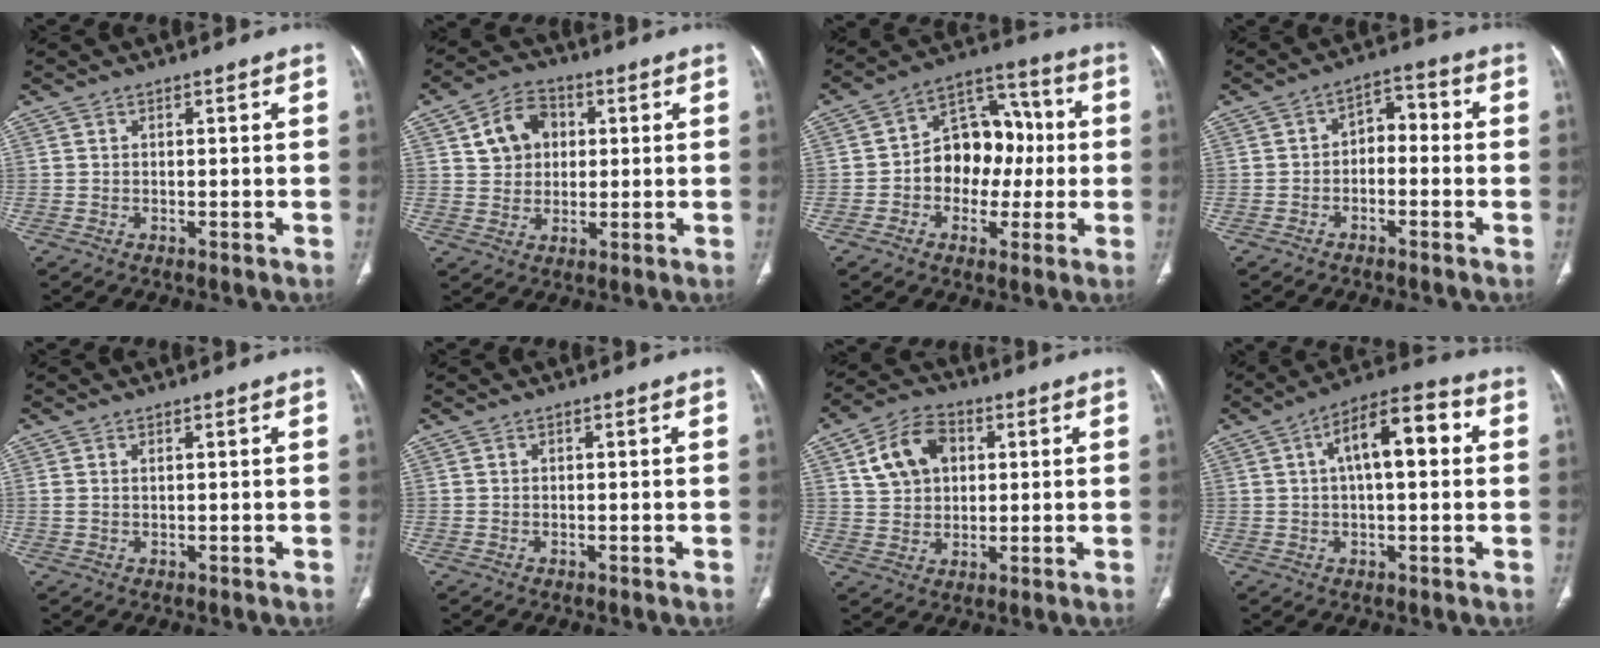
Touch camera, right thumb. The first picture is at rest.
{"total": 8.9, "force": [2.4, 7.1, 4.7], "torque": [-0.052, 0.003, 0.038]}
{"total": 14.0, "force": [-0.8, 10.5, 9.3], "torque": [-0.090, 0.044, -0.020]}
{"total": 5.3, "force": [-1.2, 3.6, 3.7], "torque": [-0.040, 0.035, -0.031]}
{"total": 1.1, "force": [0.4, 0.5, 0.9], "torque": [-0.029, 0.009, 0.016]}
{"total": 0.0}
{"total": 10.6, "force": [3.3, 7.6, 6.6], "torque": [-0.099, 0.006, 0.058]}
{"total": 12.1, "force": [2.5, 5.0, 10.7], "torque": [-0.163, 0.029, 0.032]}